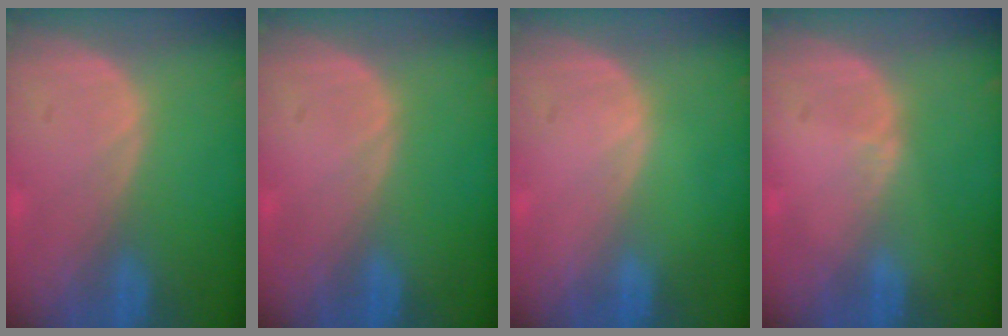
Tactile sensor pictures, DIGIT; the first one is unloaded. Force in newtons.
{"total": 0.0}
{"total": 0.0}
{"total": 0.6, "press": 0.6, "slide": 0.2}